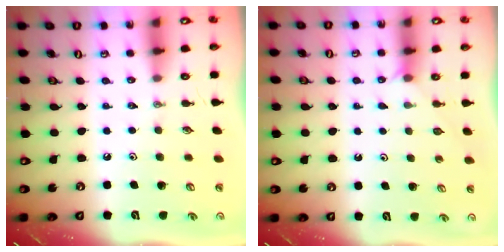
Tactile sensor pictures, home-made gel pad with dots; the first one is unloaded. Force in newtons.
{"total": 2.6, "press": 2.6, "slide": 0.3}